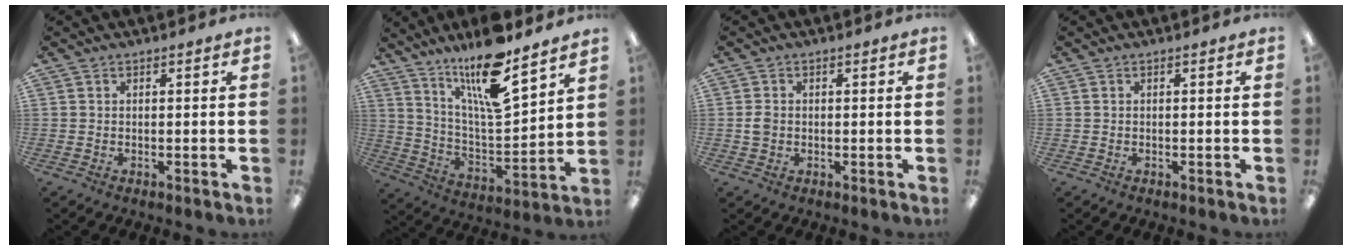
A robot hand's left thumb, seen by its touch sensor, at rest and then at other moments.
{"total": 16.9, "force": [12.6, 3.8, 10.5], "torque": [-0.189, -0.081, 0.210]}
{"total": 2.2, "force": [0.0, 1.8, 1.3], "torque": [-0.016, 0.002, -0.003]}
{"total": 0.0}